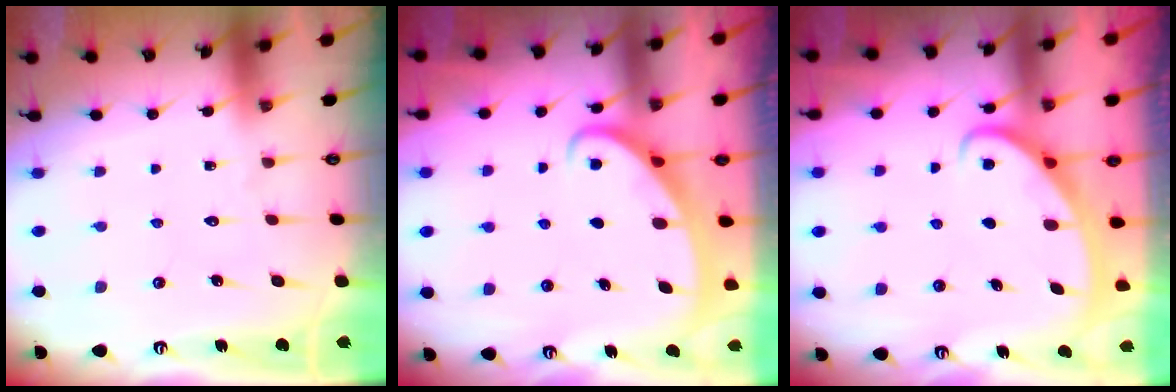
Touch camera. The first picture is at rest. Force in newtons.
{"total": 2.5, "press": 2.5, "slide": 0.4}
{"total": 2.8, "press": 2.8, "slide": 0.4}